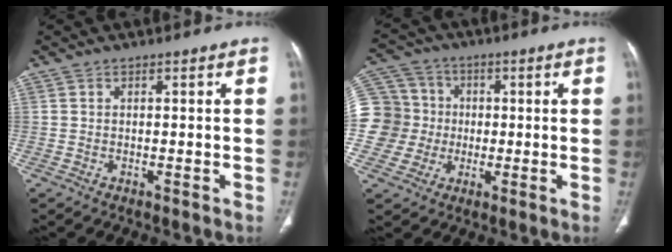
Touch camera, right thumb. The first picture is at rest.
{"total": 14.3, "force": [-0.5, 13.8, 3.8], "torque": [-0.068, 0.035, -0.003]}